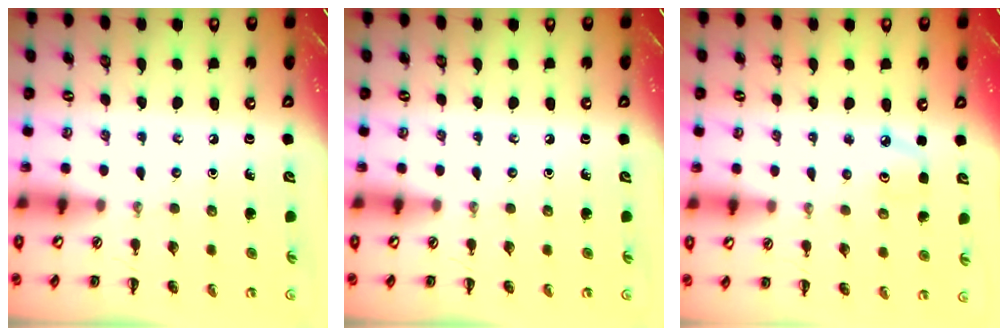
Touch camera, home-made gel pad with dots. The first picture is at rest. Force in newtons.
{"total": 0.0}
{"total": 5.5, "press": 5.2, "slide": 1.8}